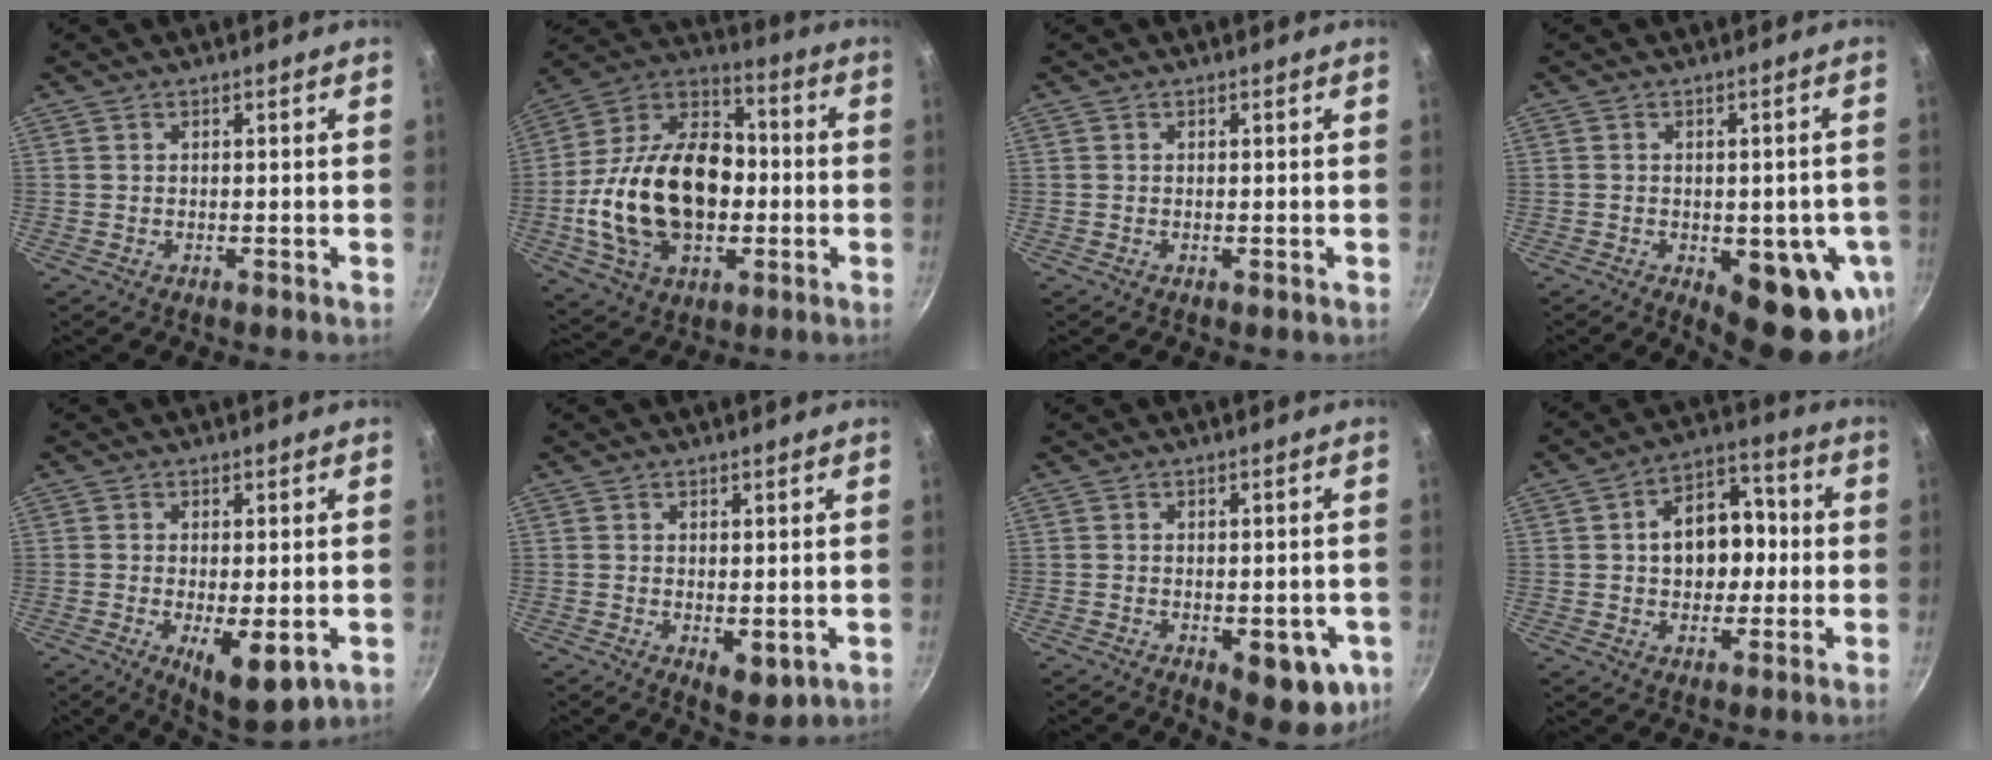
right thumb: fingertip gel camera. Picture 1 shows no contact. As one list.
[{"total": 25.7, "force": [-2.9, 17.0, 19.0], "torque": [-0.323, 0.047, -0.051]}, {"total": 0.0}, {"total": 15.0, "force": [-4.4, 6.8, 12.6], "torque": [-0.100, -0.007, -0.045]}, {"total": 9.3, "force": [-2.5, 3.4, 8.2], "torque": [-0.119, -0.010, -0.025]}, {"total": 4.3, "force": [-0.4, 2.3, 3.6], "torque": [-0.049, -0.014, 0.000]}, {"total": 11.2, "force": [-3.5, 5.1, 9.3], "torque": [-0.072, 0.002, -0.036]}, {"total": 12.6, "force": [0.4, 9.2, 8.6], "torque": [-0.085, 0.027, -0.002]}]